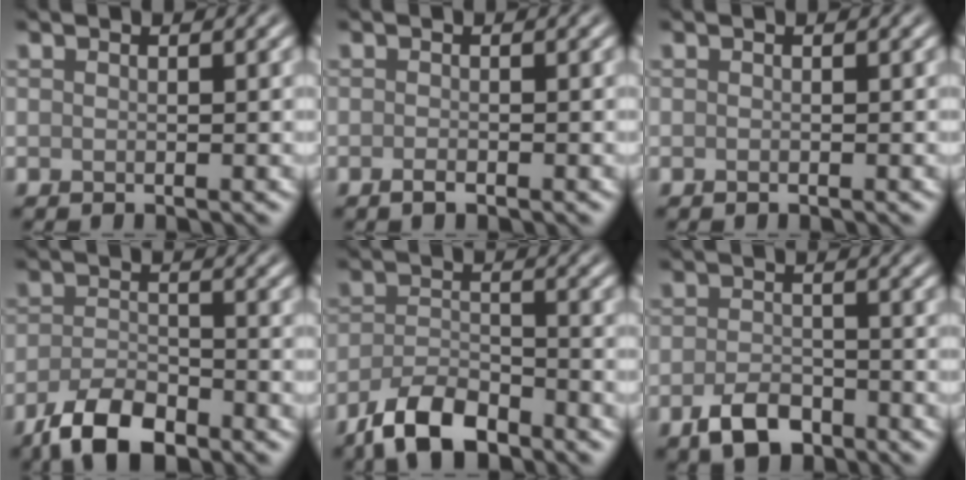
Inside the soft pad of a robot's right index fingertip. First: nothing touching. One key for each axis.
{"total": 0.7, "fx": -0.5, "fy": 0.1, "fz": 0.5, "tx": -0.009, "ty": -0.001, "tz": -0.008}
{"total": 0.0}
{"total": 5.4, "fx": -3.8, "fy": 2.2, "fz": 3.1, "tx": -0.056, "ty": -0.007, "tz": -0.076}
{"total": 5.6, "fx": -4.1, "fy": 2.2, "fz": 3.0, "tx": -0.053, "ty": -0.007, "tz": -0.083}
{"total": 3.6, "fx": -2.2, "fy": 2.0, "fz": 2.0, "tx": -0.035, "ty": 0.000, "tz": -0.045}